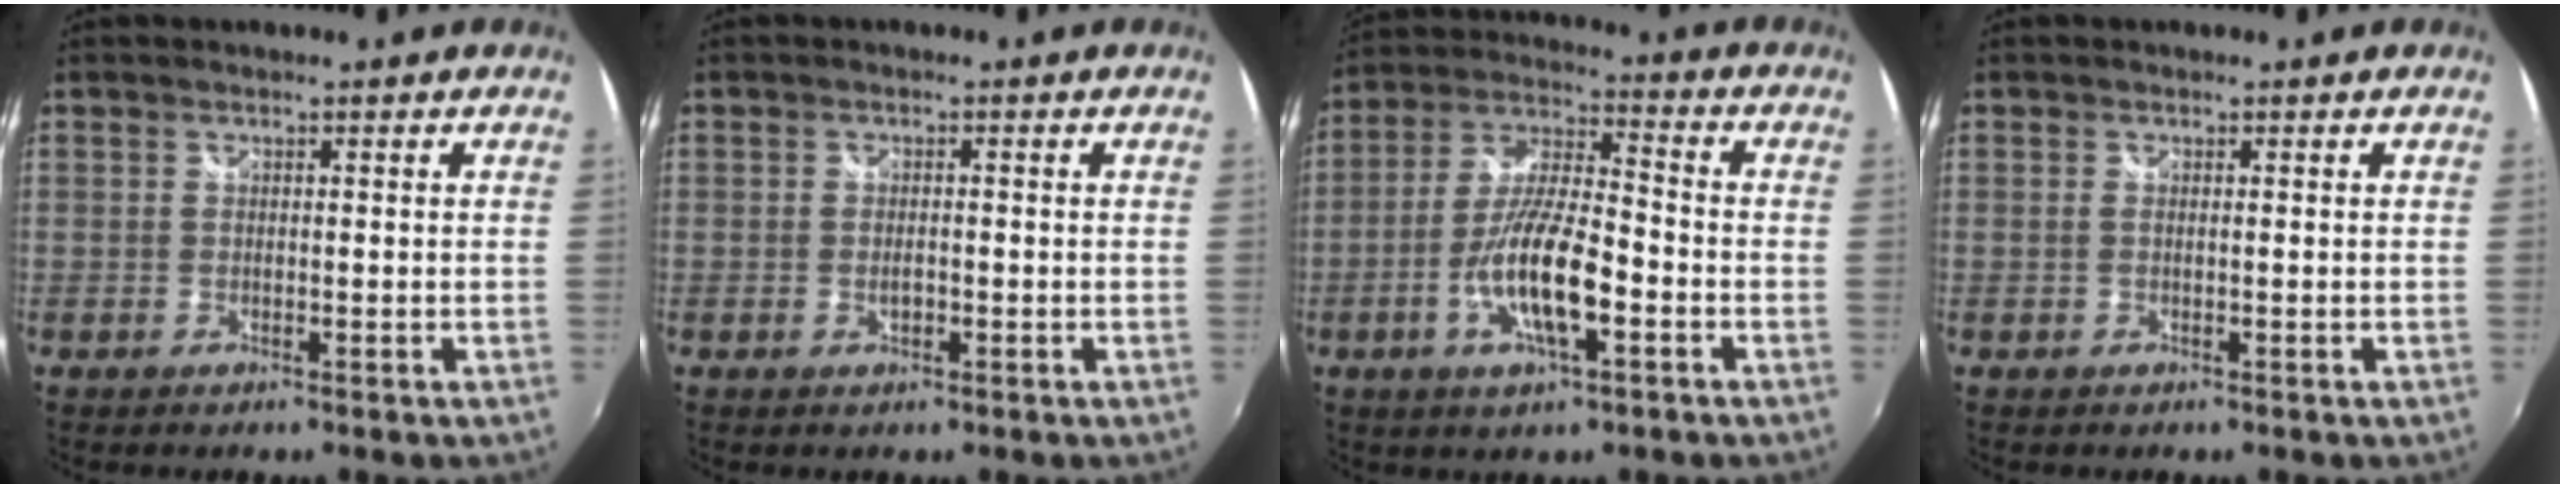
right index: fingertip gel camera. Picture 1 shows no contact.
{"total": 1.6, "force": [-0.5, 0.9, 1.2], "torque": [-0.021, -0.001, -0.009]}
{"total": 13.0, "force": [-4.7, 3.5, 11.6], "torque": [-0.237, -0.004, -0.087]}
{"total": 0.6, "force": [-0.1, -0.1, 0.6], "torque": [-0.011, 0.000, -0.003]}